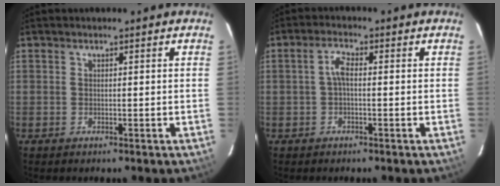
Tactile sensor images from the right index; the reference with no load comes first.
{"total": 2.6, "force": [-0.3, 0.9, 2.4], "torque": [-0.050, 0.009, -0.006]}